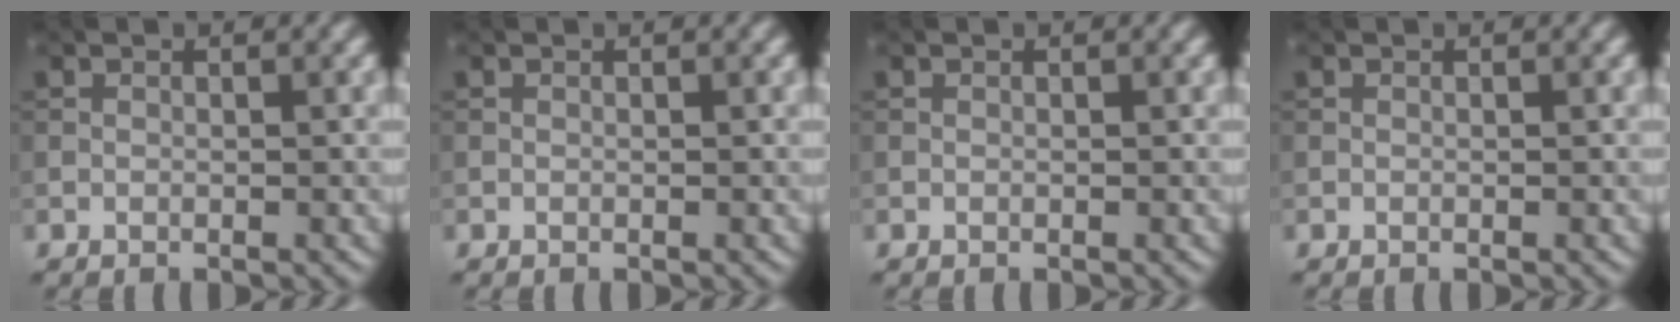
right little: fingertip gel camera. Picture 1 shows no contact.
{"total": 0.0}
{"total": 0.0}
{"total": 0.0}